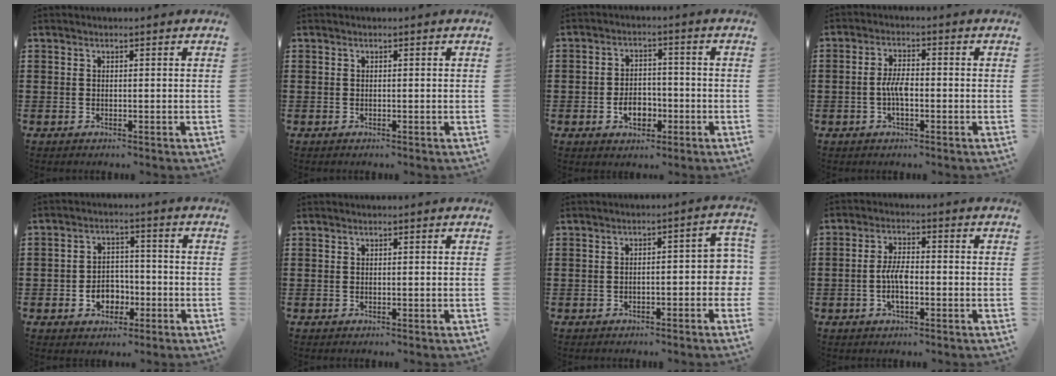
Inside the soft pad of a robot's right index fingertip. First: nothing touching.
{"total": 0.0}
{"total": 4.8, "force": [-1.7, 3.2, 3.1], "torque": [-0.050, 0.004, -0.032]}
{"total": 4.2, "force": [-1.0, 1.6, 3.8], "torque": [-0.081, 0.002, -0.022]}
{"total": 4.8, "force": [-1.8, 3.7, 2.5], "torque": [-0.034, 0.002, -0.038]}
{"total": 0.0}
{"total": 3.8, "force": [-1.7, 1.6, 3.1], "torque": [-0.037, -0.001, -0.038]}
{"total": 5.1, "force": [-1.2, 2.1, 4.5], "torque": [-0.100, 0.002, -0.028]}